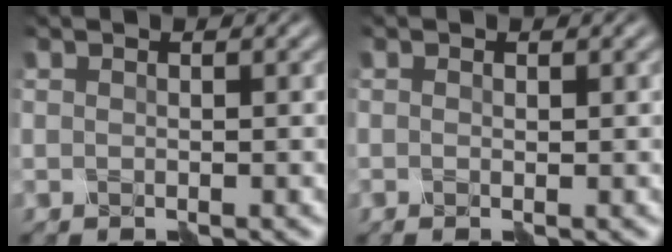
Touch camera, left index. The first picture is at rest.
{"total": 0.0}